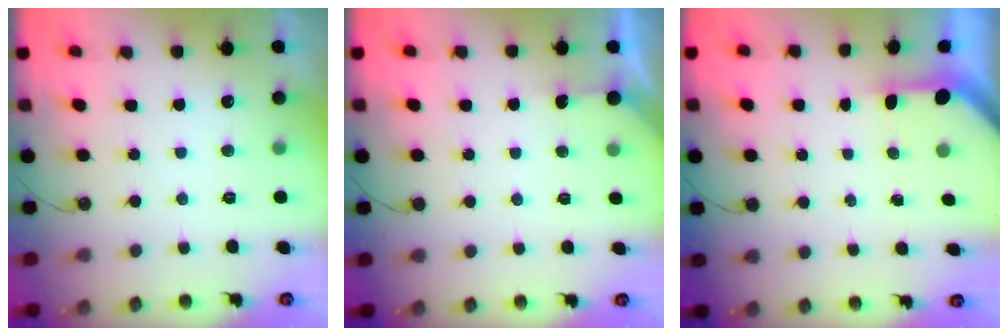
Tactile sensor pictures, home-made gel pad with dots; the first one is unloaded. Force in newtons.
{"total": 3.6, "press": 3.6, "slide": 0.3}
{"total": 3.0, "press": 3.0, "slide": 0.2}